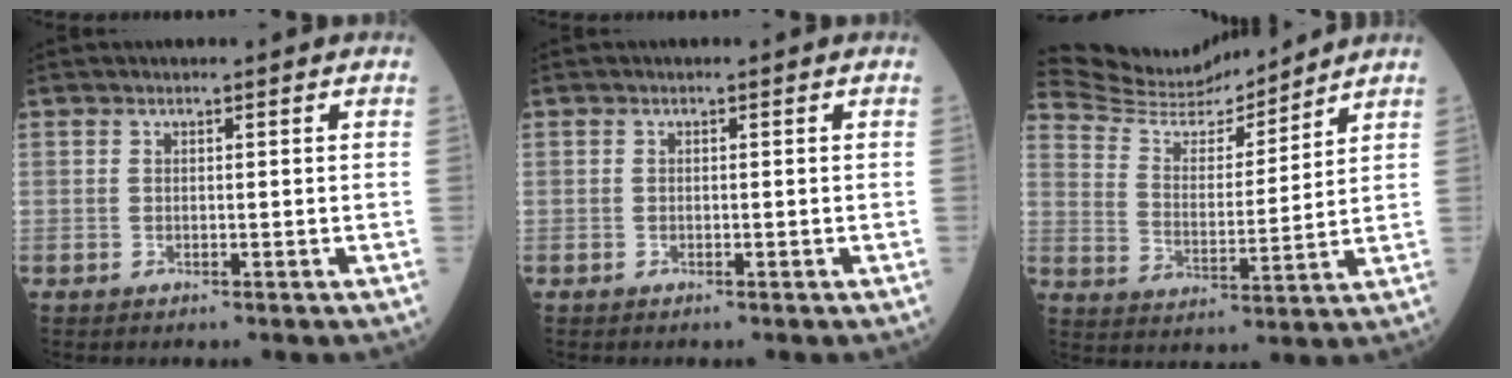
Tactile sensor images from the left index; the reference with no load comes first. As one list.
[{"total": 0.0}, {"total": 13.3, "force": [13.0, 1.1, 2.7], "torque": [-0.061, 0.003, 0.229]}]